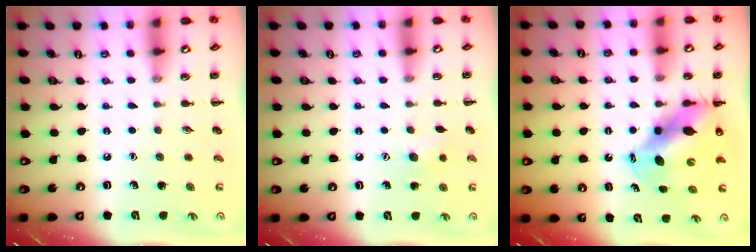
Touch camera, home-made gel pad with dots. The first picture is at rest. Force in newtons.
{"total": 7.6, "press": 7.3, "slide": 2.0}
{"total": 10.9, "press": 10.5, "slide": 2.7}